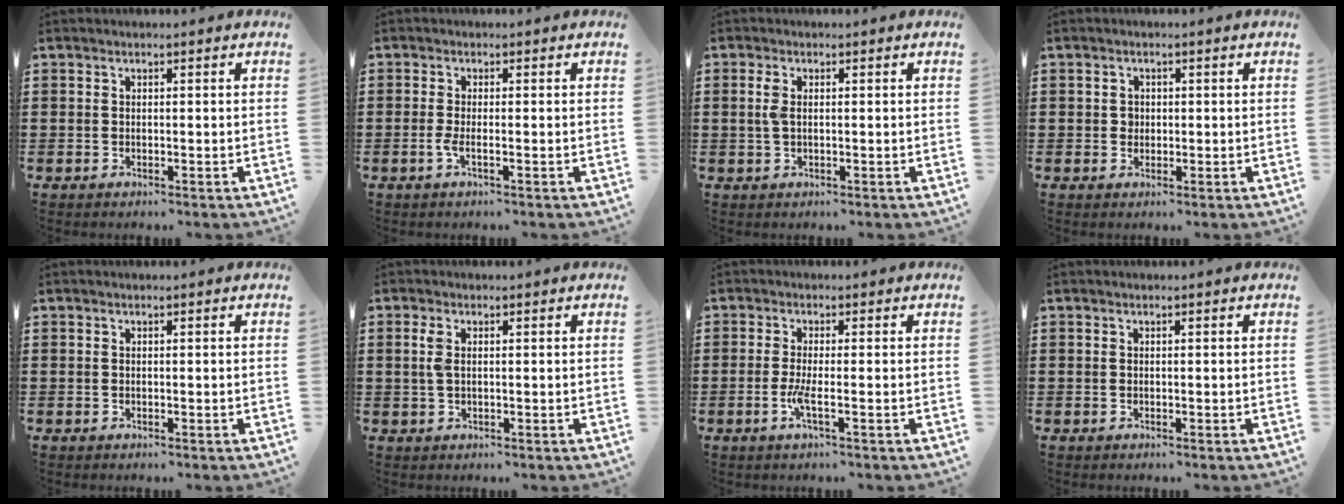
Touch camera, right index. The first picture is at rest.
{"total": 1.8, "force": [-0.7, 0.1, 1.7], "torque": [-0.045, -0.007, -0.018]}
{"total": 2.1, "force": [0.3, 0.8, 1.9], "torque": [-0.048, 0.001, 0.002]}
{"total": 1.3, "force": [0.2, 1.2, 0.4], "torque": [-0.013, 0.007, 0.004]}
{"total": 0.0}
{"total": 2.0, "force": [0.4, 0.8, 1.8], "torque": [-0.040, 0.005, 0.006]}
{"total": 3.0, "force": [-1.0, 0.2, 2.9], "torque": [-0.066, -0.011, -0.024]}
{"total": 0.0}